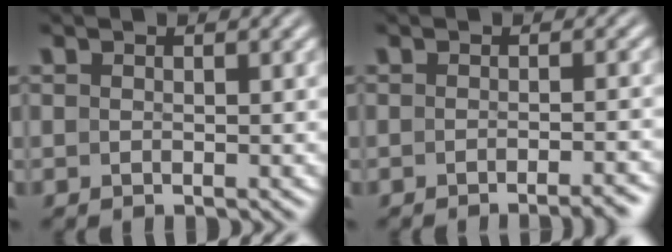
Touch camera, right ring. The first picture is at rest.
{"total": 2.8, "force": [-2.5, -0.2, 1.3], "torque": [-0.010, 0.006, -0.042]}